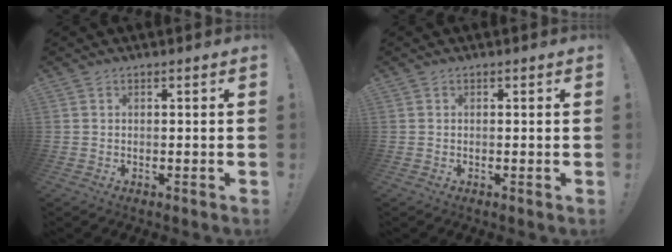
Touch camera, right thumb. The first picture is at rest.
{"total": 0.0}